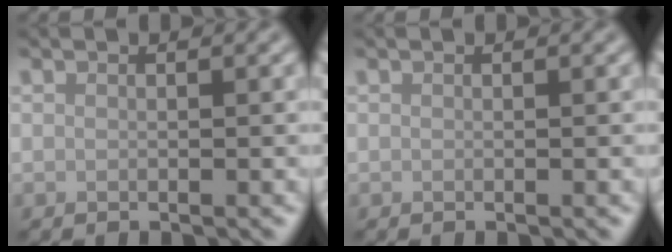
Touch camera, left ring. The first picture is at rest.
{"total": 0.0}